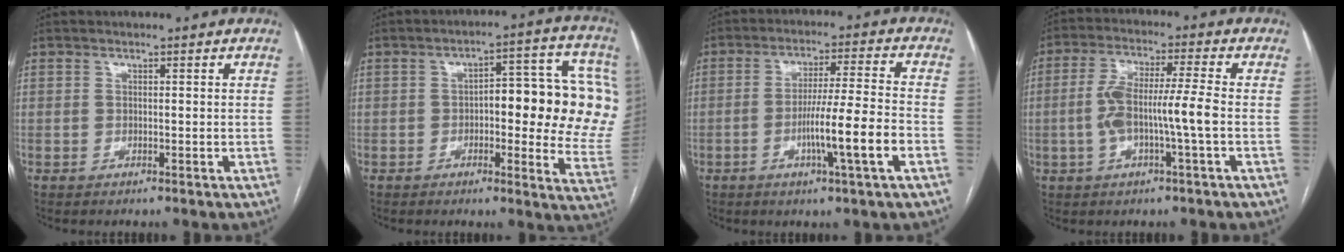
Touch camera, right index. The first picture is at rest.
{"total": 17.5, "force": [1.1, 5.7, 16.5], "torque": [-0.159, 0.030, 0.012]}
{"total": 10.2, "force": [-3.5, -0.9, 9.5], "torque": [-0.164, -0.004, -0.059]}
{"total": 8.6, "force": [-1.5, 0.3, 8.5], "torque": [-0.171, 0.016, -0.030]}